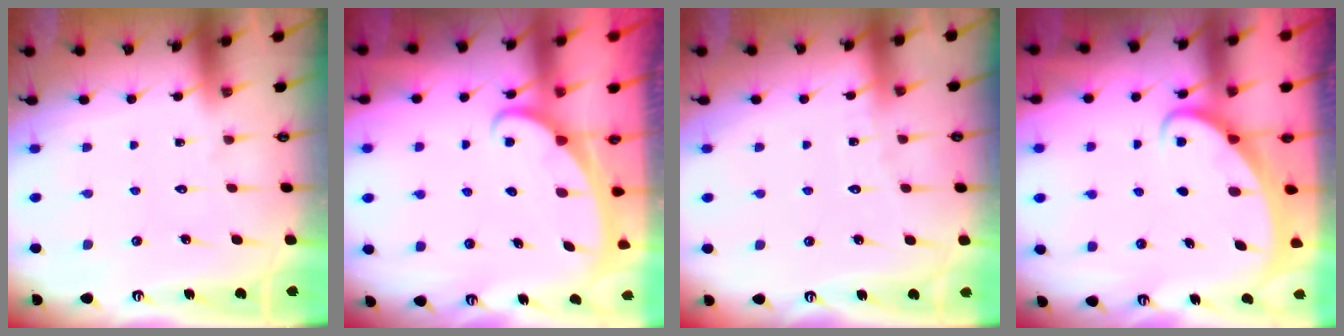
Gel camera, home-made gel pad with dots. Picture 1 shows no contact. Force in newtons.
{"total": 1.9, "press": 1.9, "slide": 0.1}
{"total": 2.7, "press": 2.7, "slide": 0.2}
{"total": 2.0, "press": 2.0, "slide": 0.2}